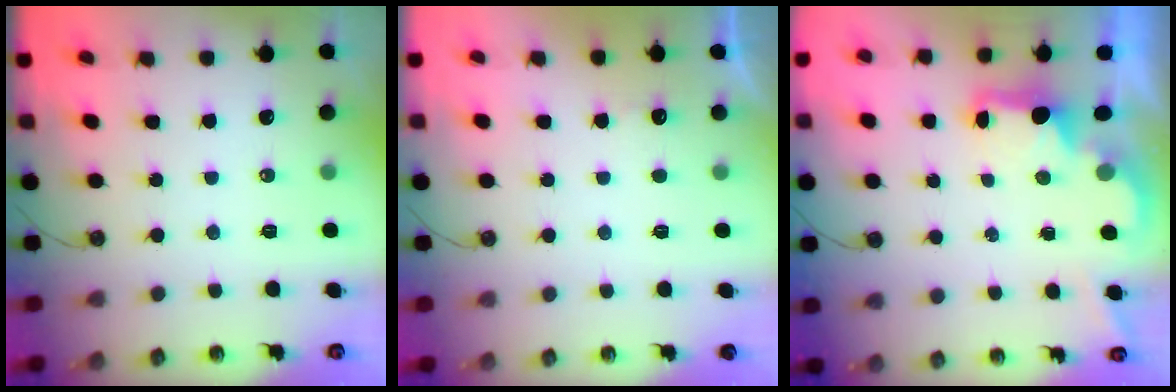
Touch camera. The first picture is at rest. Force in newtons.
{"total": 1.2, "press": 1.0, "slide": 0.7}
{"total": 2.1, "press": 1.9, "slide": 0.8}